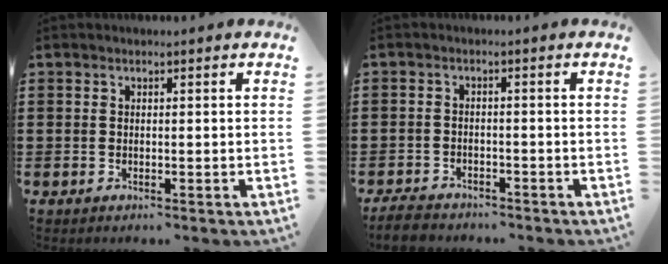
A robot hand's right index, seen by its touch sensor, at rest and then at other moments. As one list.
[{"total": 3.4, "force": [-3.2, 0.7, 0.7], "torque": [-0.021, 0.001, -0.069]}]